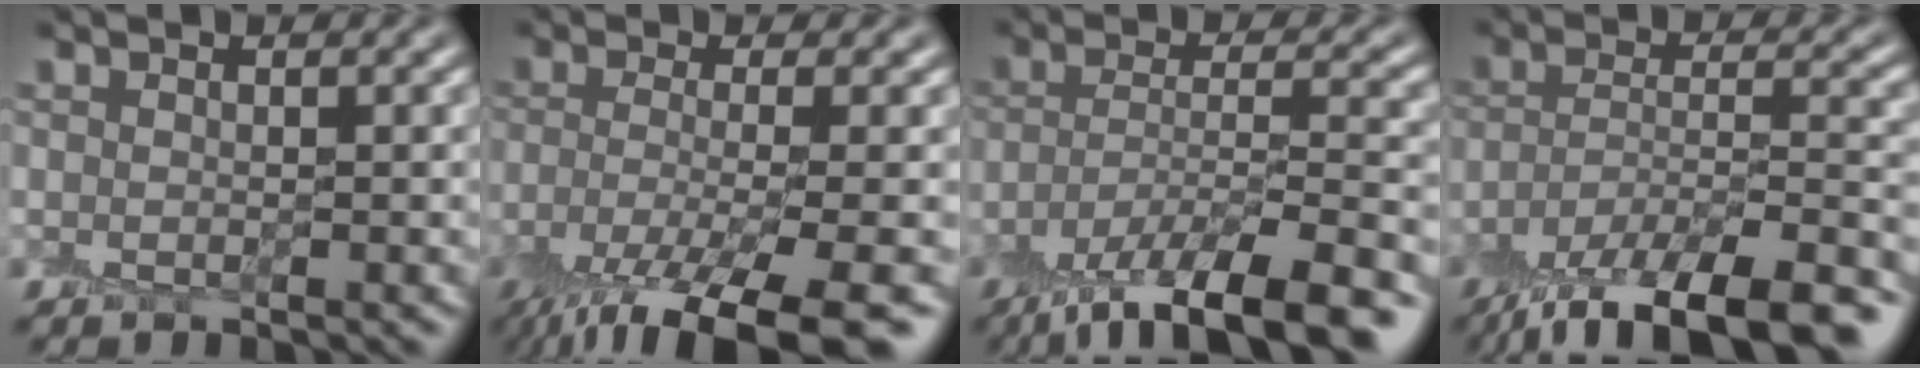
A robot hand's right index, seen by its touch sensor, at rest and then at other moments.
{"total": 9.9, "force": [-5.5, 2.6, 7.8], "torque": [-0.122, -0.020, -0.101]}
{"total": 11.2, "force": [-7.1, 3.5, 8.0], "torque": [-0.135, -0.010, -0.120]}
{"total": 12.4, "force": [-8.9, 4.0, 7.6], "torque": [-0.142, -0.008, -0.143]}